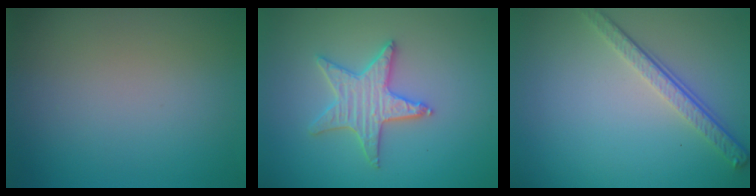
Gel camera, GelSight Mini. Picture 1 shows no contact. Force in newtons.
{"total": 3.5, "press": 3.4, "slide": 0.7}
{"total": 3.8, "press": 2.7, "slide": 2.6}